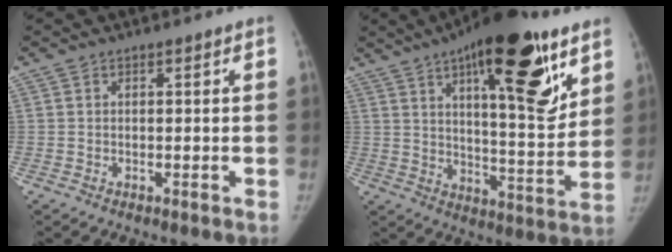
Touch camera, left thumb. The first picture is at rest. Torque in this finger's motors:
{"motor_torque": [3.05, 1.96, 2.13, -0.64, 0.54]}